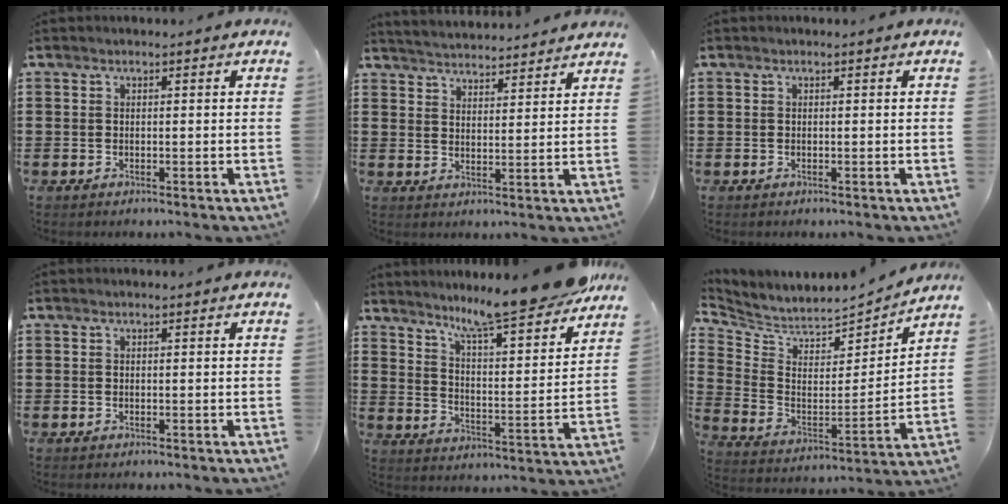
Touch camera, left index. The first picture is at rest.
{"total": 3.8, "force": [3.7, -0.5, -0.6], "torque": [-0.005, -0.022, 0.064]}
{"total": 0.0}
{"total": 0.0}
{"total": 10.1, "force": [9.2, -0.6, 4.3], "torque": [-0.101, -0.063, 0.149]}
{"total": 4.9, "force": [4.8, 1.2, 0.0], "torque": [-0.037, -0.045, 0.076]}